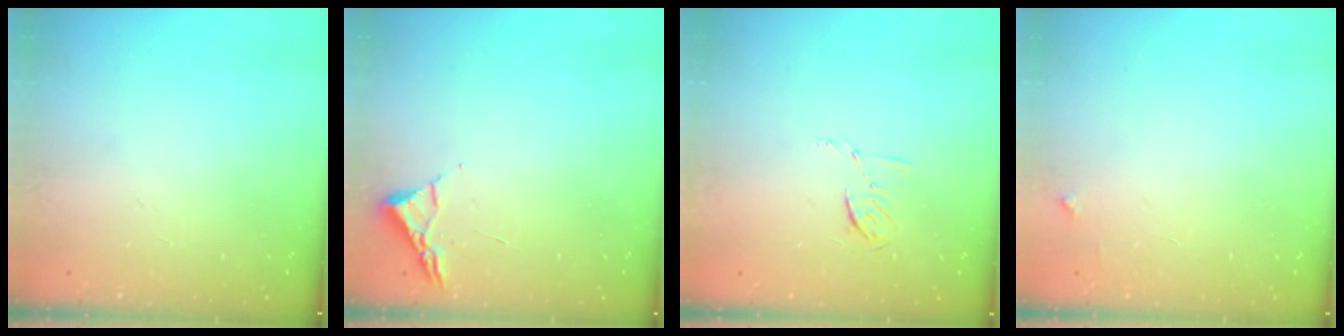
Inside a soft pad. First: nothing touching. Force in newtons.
{"total": 3.0, "press": 2.9, "slide": 0.4}
{"total": 5.4, "press": 5.1, "slide": 1.8}
{"total": 3.3, "press": 3.3, "slide": 0.4}